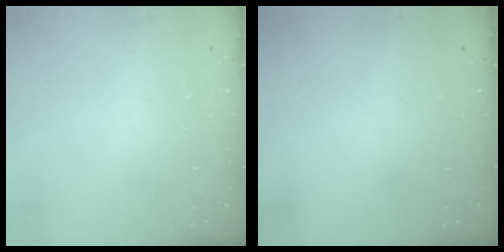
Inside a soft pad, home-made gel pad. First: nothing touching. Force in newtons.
{"total": 0.0}